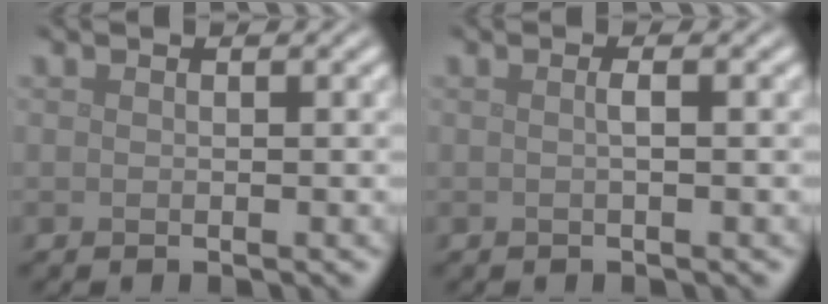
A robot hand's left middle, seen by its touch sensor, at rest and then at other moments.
{"total": 0.9, "force": [0.0, 0.2, 0.9], "torque": [-0.015, 0.004, -0.001]}